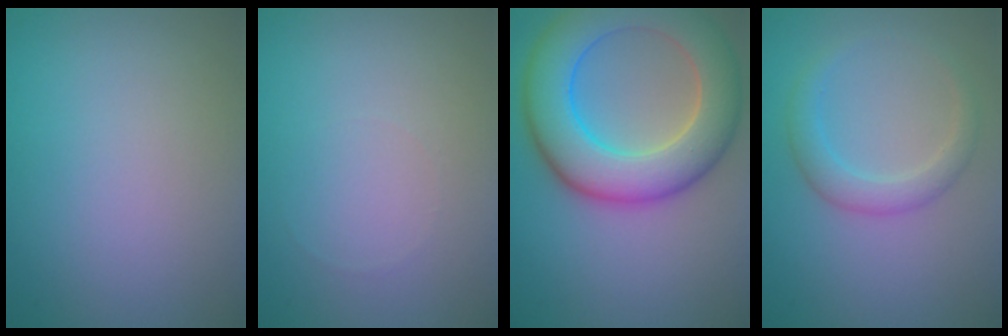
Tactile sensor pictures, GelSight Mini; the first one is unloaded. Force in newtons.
{"total": 0.0}
{"total": 9.8, "press": 9.8, "slide": 0.4}
{"total": 2.5, "press": 2.5, "slide": 0.1}